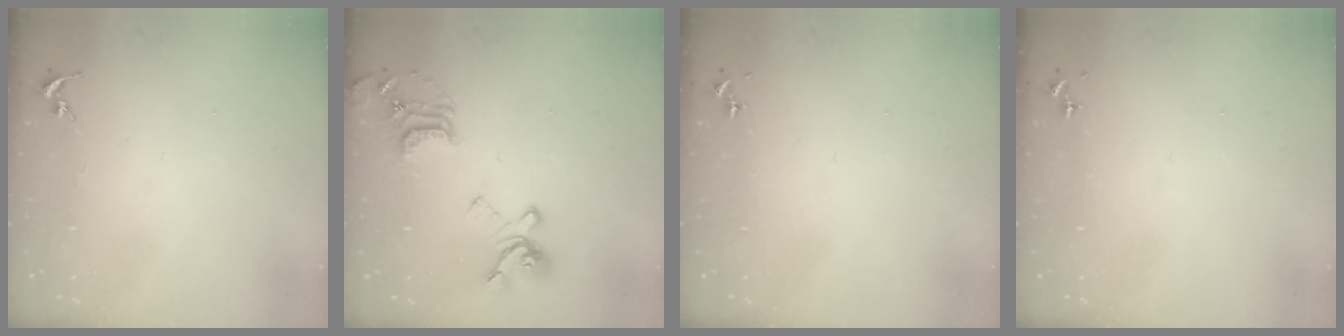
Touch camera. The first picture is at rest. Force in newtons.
{"total": 18.0, "press": 17.9, "slide": 1.9}
{"total": 0.0}
{"total": 0.0}